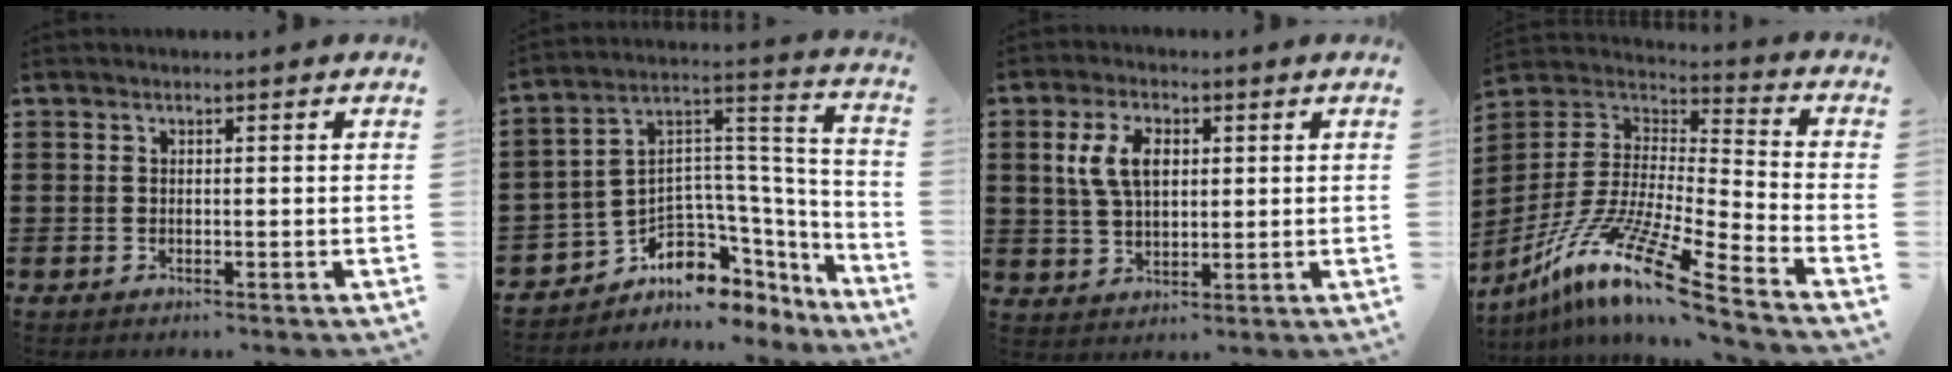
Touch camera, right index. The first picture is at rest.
{"total": 5.9, "force": [-1.5, 5.3, 2.3], "torque": [-0.068, -0.027, -0.019]}
{"total": 6.5, "force": [1.6, 3.9, 4.9], "torque": [-0.116, 0.012, 0.024]}
{"total": 14.0, "force": [-10.3, 0.8, 9.5], "torque": [-0.198, 0.002, -0.201]}